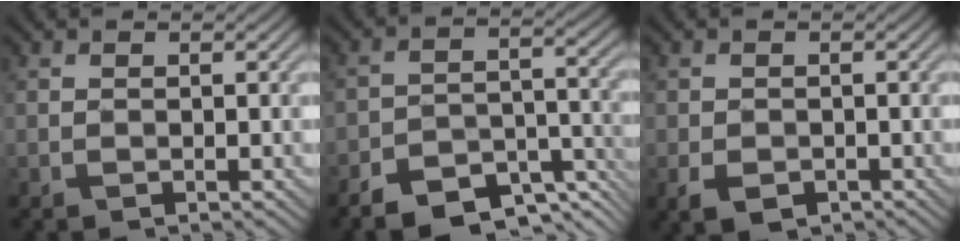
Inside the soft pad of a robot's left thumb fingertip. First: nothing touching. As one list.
[{"total": 8.7, "force": [-7.0, 3.4, 4.0], "torque": [-0.065, -0.006, -0.117]}, {"total": 2.3, "force": [-1.1, 1.6, 1.2], "torque": [-0.033, -0.008, -0.022]}]